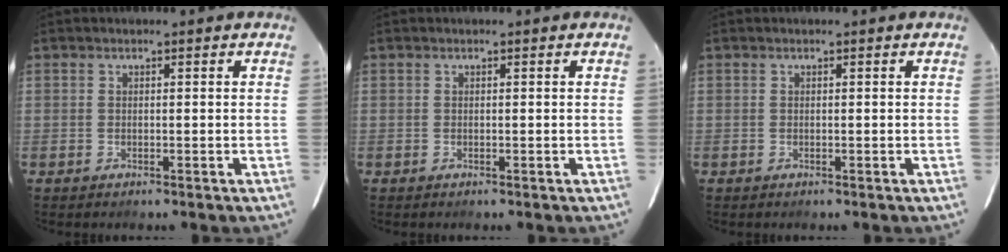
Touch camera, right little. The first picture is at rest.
{"total": 0.0}
{"total": 0.0}